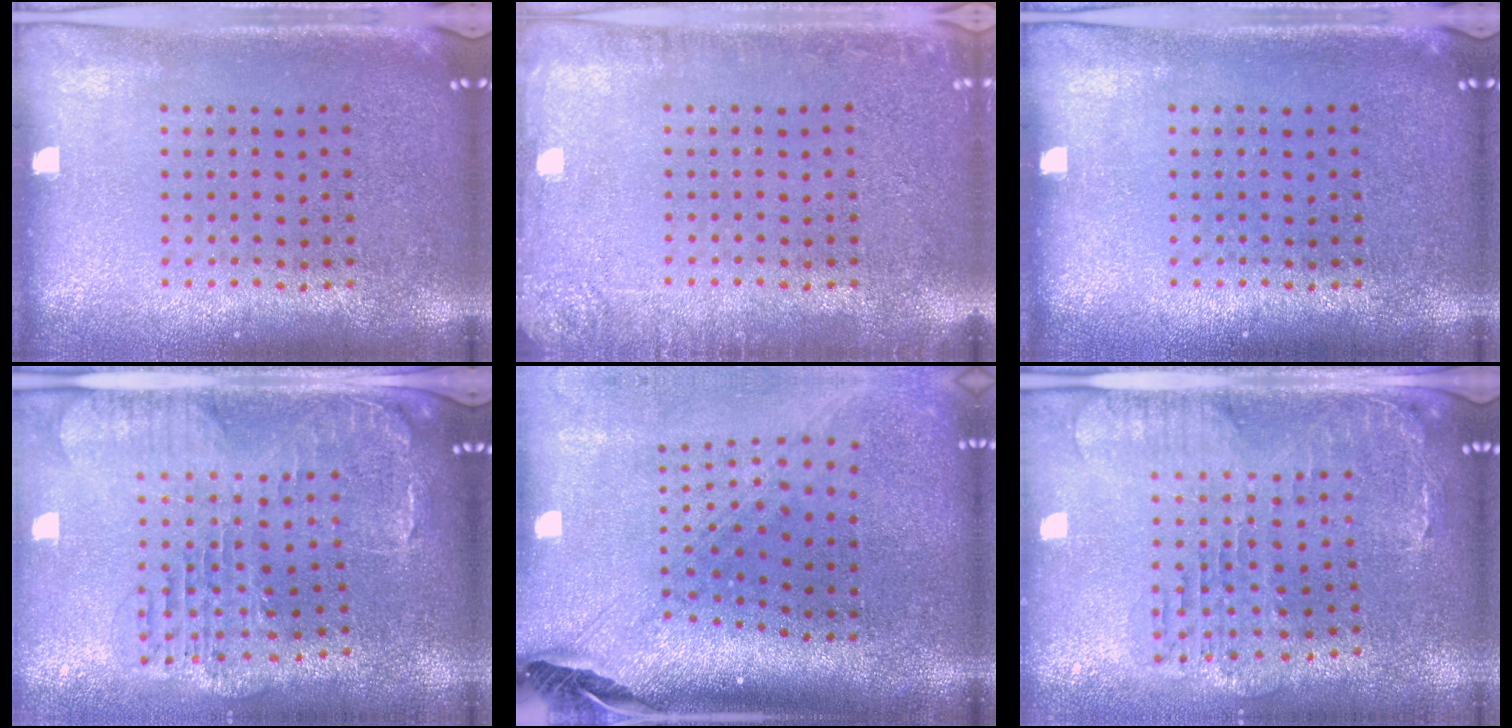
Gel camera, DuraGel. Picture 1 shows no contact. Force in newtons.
{"total": 2.0, "press": 2.0, "slide": 0.3}
{"total": 0.0}
{"total": 1.6, "press": 1.5, "slide": 0.4}
{"total": 3.0, "press": 2.1, "slide": 2.1}
{"total": 0.9, "press": 0.8, "slide": 0.3}